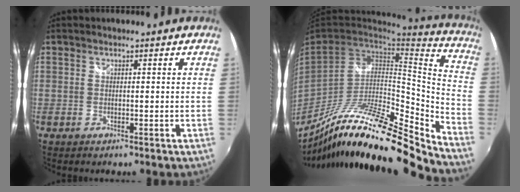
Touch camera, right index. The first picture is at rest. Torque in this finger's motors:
{"motor_torque": [0.04, -1.74, 0.44, 0.11]}